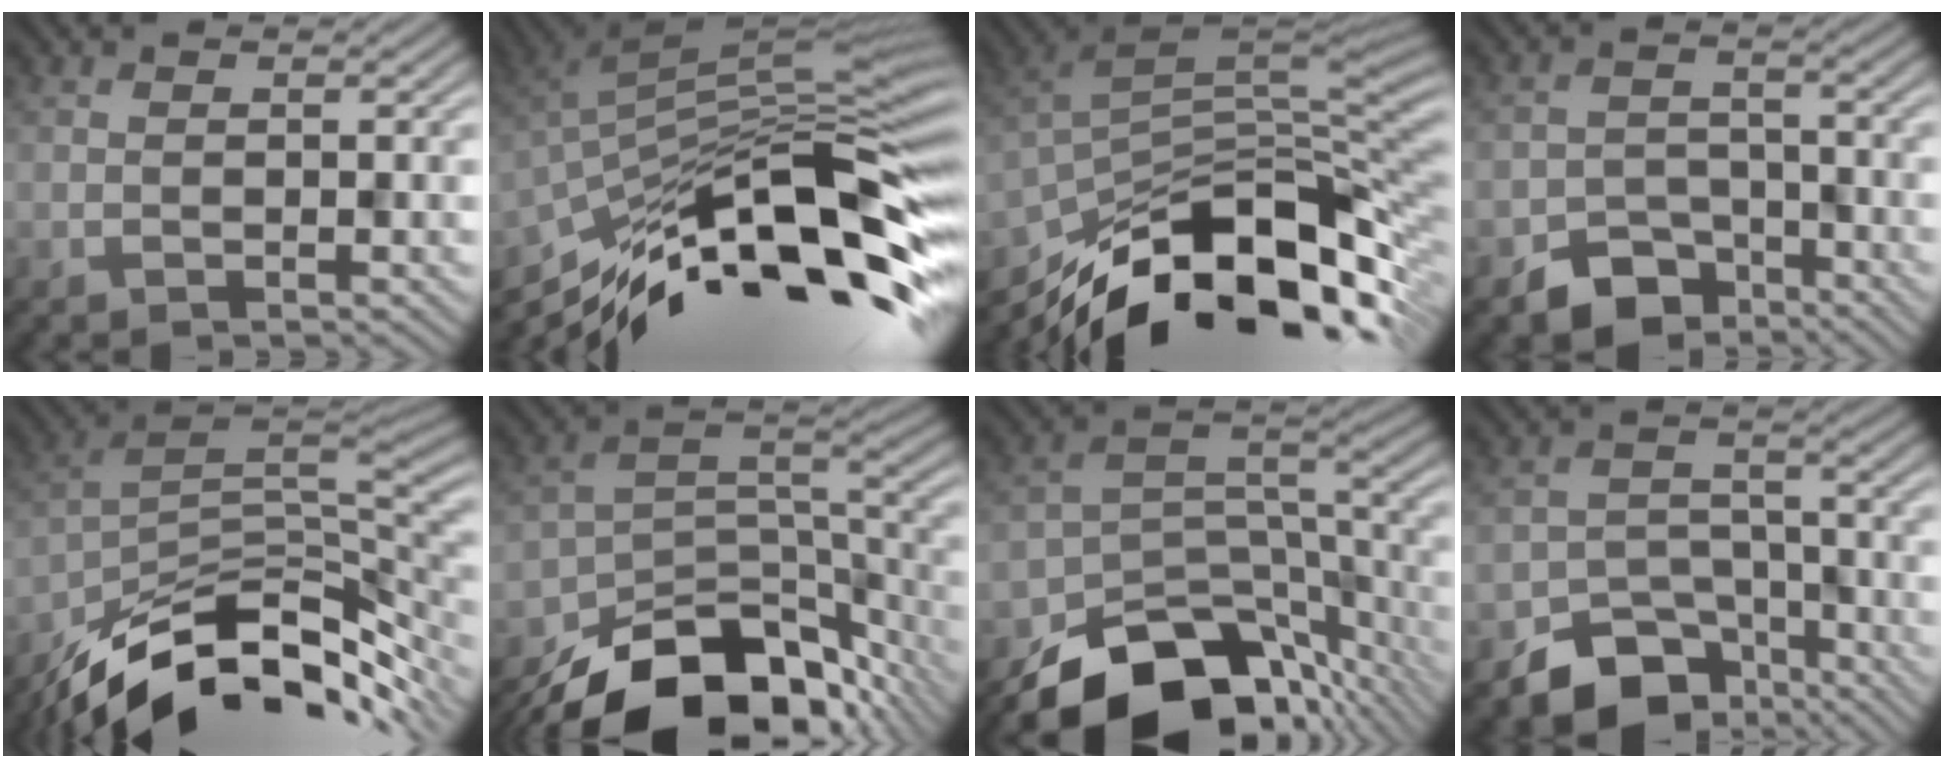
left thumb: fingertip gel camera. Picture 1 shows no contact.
{"total": 16.9, "force": [-9.2, 5.2, 13.3], "torque": [-0.245, 0.001, -0.166]}
{"total": 16.3, "force": [-9.4, 7.0, 11.4], "torque": [-0.227, -0.023, -0.160]}
{"total": 6.0, "force": [-4.4, 3.6, 2.0], "torque": [-0.033, -0.007, -0.084]}
{"total": 14.0, "force": [-9.6, 5.5, 8.5], "torque": [-0.170, -0.010, -0.164]}
{"total": 16.2, "force": [-12.1, 7.4, 7.7], "torque": [-0.164, -0.031, -0.178]}
{"total": 14.7, "force": [-10.7, 7.2, 7.0], "torque": [-0.136, -0.021, -0.166]}
{"total": 8.7, "force": [-6.0, 5.3, 3.5], "torque": [-0.052, -0.016, -0.104]}